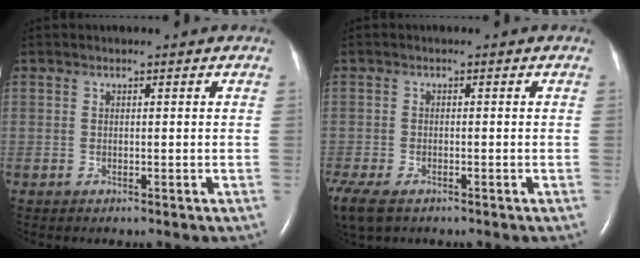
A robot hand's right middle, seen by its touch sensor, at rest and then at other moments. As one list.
[{"total": 10.9, "force": [-6.8, 5.9, 6.1], "torque": [-0.177, -0.020, -0.103]}]